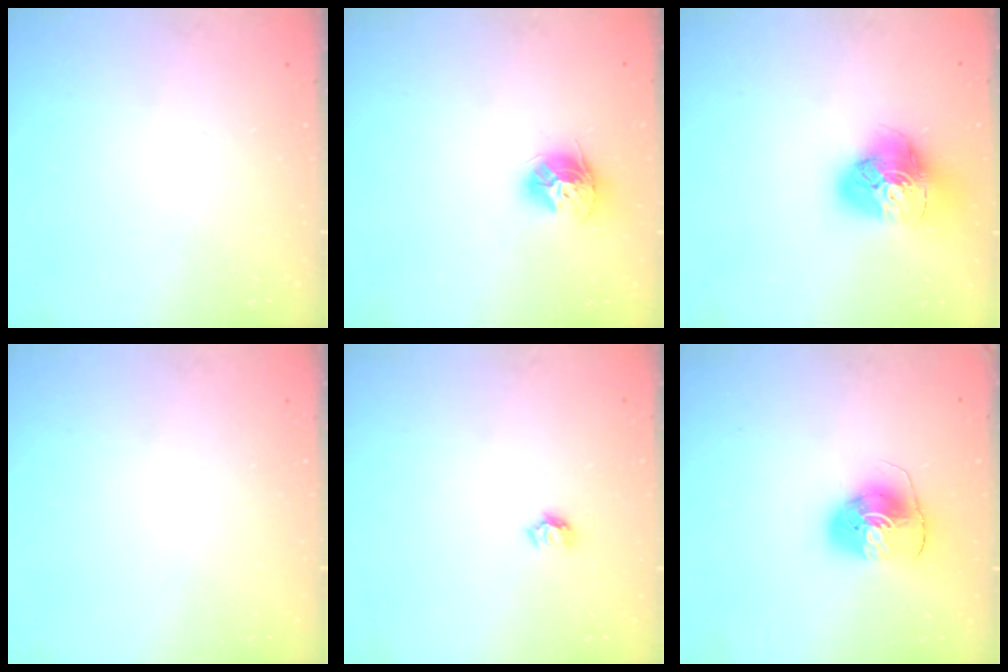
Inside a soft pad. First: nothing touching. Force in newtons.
{"total": 11.1, "press": 11.0, "slide": 0.9}
{"total": 16.7, "press": 16.6, "slide": 1.8}
{"total": 0.0}
{"total": 5.5, "press": 5.4, "slide": 0.6}
{"total": 9.3, "press": 9.2, "slide": 1.1}